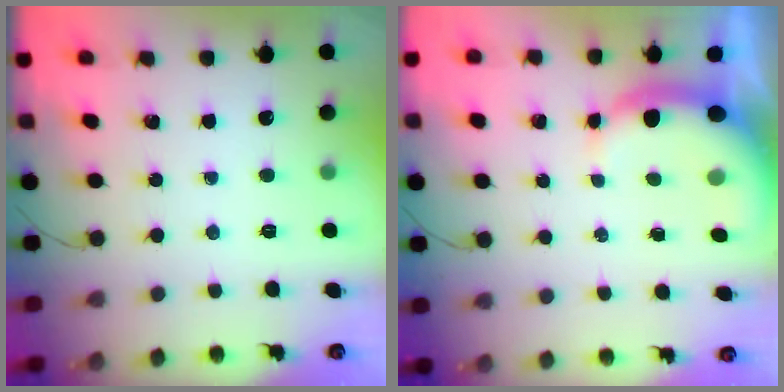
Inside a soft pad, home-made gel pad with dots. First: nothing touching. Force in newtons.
{"total": 7.5, "press": 7.5, "slide": 0.7}